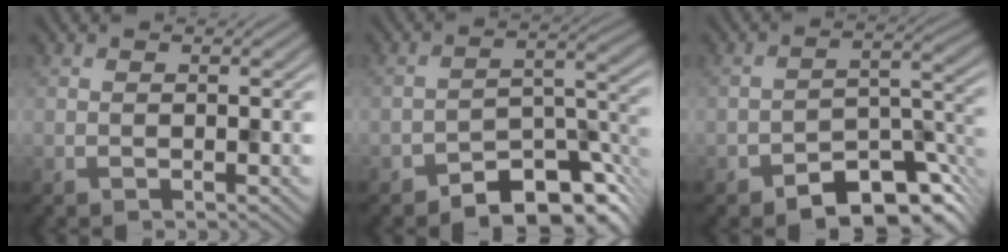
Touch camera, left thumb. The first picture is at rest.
{"total": 8.5, "force": [-6.4, 3.4, 4.5], "torque": [-0.049, 0.004, -0.119]}
{"total": 8.1, "force": [-5.7, 3.6, 4.5], "torque": [-0.054, 0.001, -0.105]}